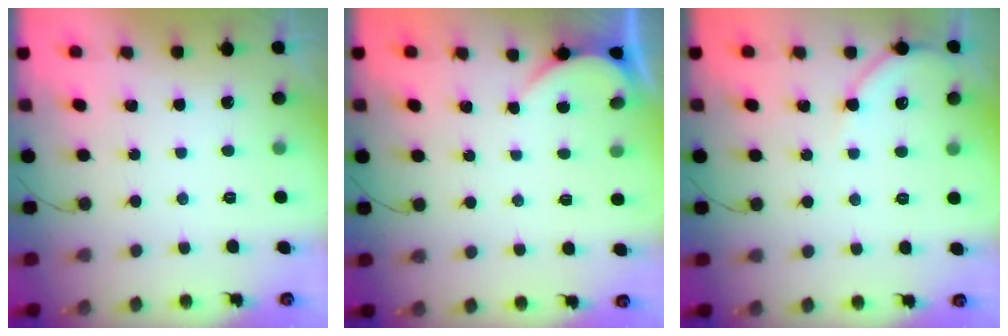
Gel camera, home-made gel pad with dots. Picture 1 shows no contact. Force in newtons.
{"total": 2.7, "press": 2.7, "slide": 0.3}
{"total": 6.7, "press": 6.6, "slide": 0.9}